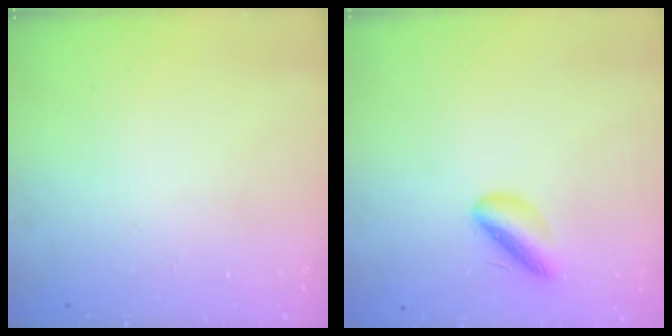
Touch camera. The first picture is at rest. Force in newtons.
{"total": 5.8, "press": 5.8, "slide": 0.6}